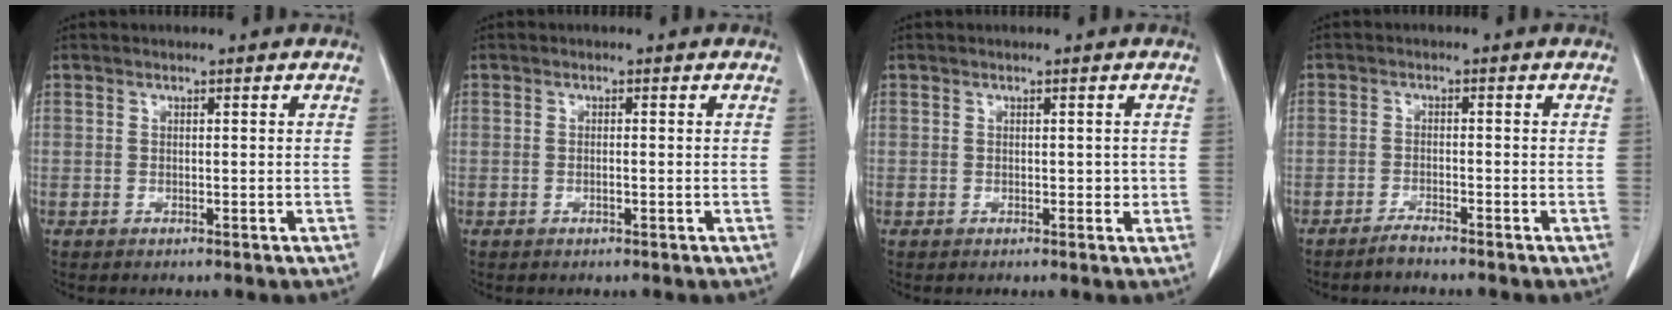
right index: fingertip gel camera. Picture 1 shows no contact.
{"total": 0.7, "force": [-0.3, 0.0, 0.7], "torque": [-0.017, -0.001, -0.003]}
{"total": 1.1, "force": [0.0, 0.8, 0.7], "torque": [-0.005, 0.004, 0.001]}
{"total": 2.0, "force": [-1.9, 0.0, 0.7], "torque": [-0.016, -0.003, -0.036]}